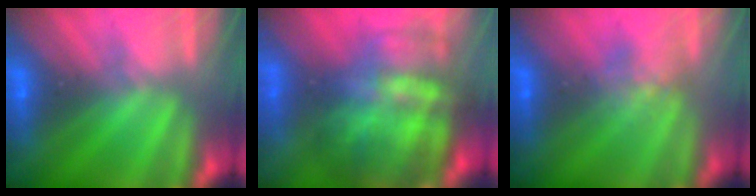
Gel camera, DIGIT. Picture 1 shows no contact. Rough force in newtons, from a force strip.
{"total": 8.4}
{"total": 4.4}